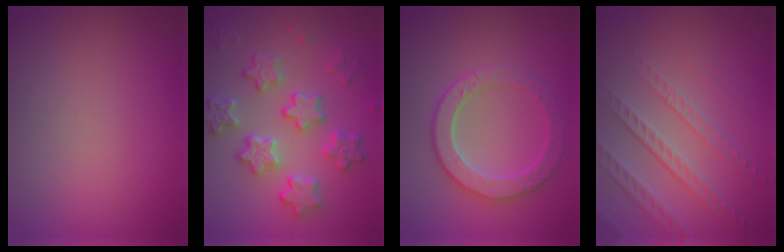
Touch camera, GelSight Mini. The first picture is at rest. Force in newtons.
{"total": 5.3, "press": 5.0, "slide": 1.8}
{"total": 4.4, "press": 4.1, "slide": 1.6}
{"total": 3.5, "press": 3.1, "slide": 1.6}